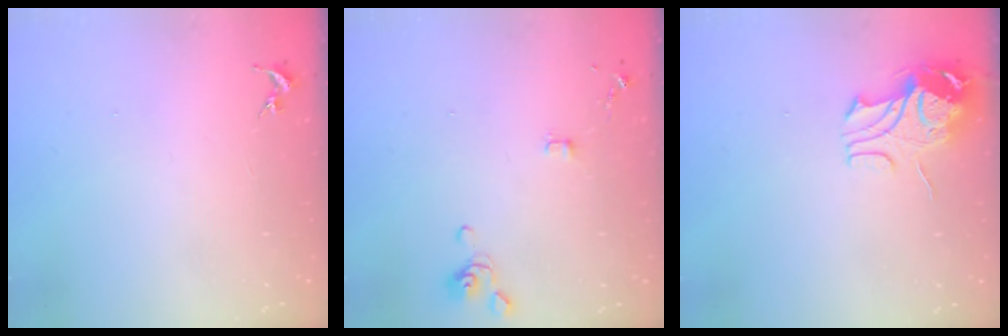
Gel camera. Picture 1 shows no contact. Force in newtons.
{"total": 4.1, "press": 4.0, "slide": 0.7}
{"total": 9.6, "press": 9.5, "slide": 1.1}